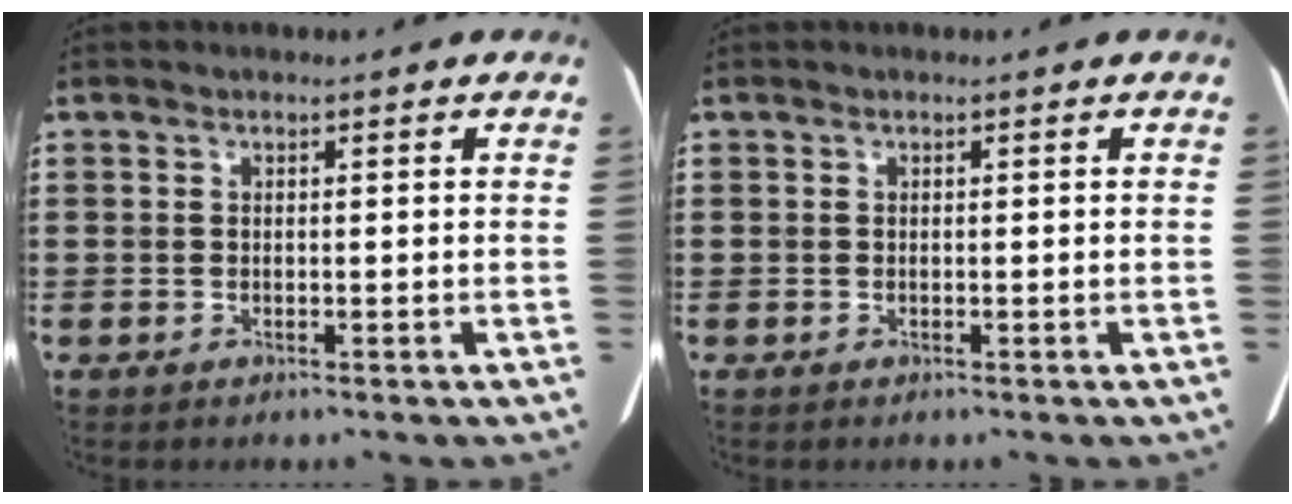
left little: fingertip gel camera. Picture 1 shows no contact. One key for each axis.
{"total": 0.0}